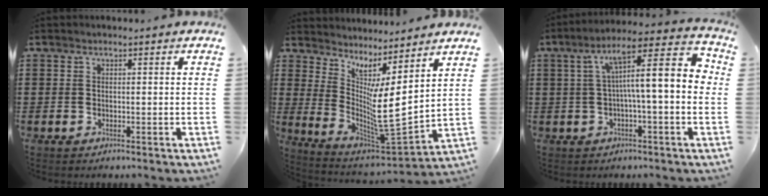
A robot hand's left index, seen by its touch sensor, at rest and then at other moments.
{"total": 6.8, "force": [0.8, 0.5, 6.7], "torque": [-0.129, -0.053, 0.007]}
{"total": 10.6, "force": [0.6, 1.7, 10.4], "torque": [-0.186, -0.012, 0.003]}